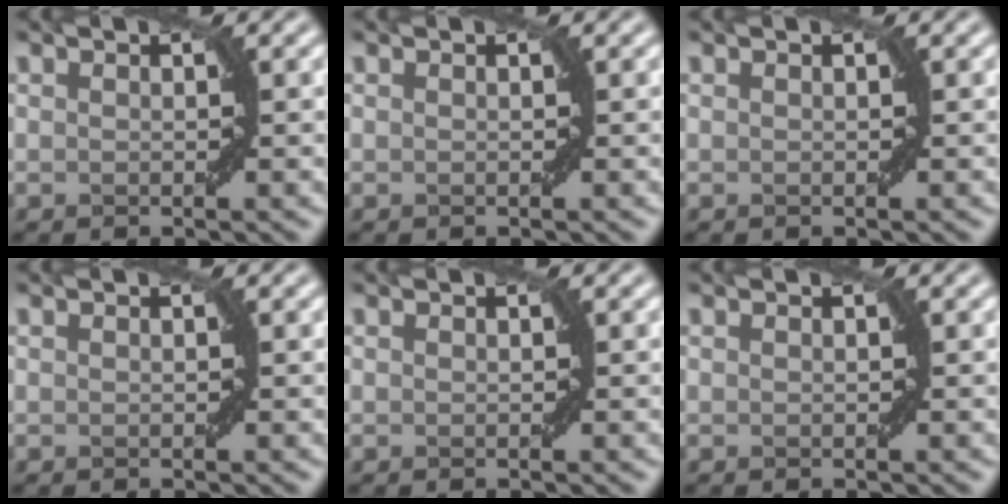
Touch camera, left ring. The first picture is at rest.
{"total": 0.0}
{"total": 0.0}
{"total": 0.0}
{"total": 0.0}
{"total": 0.0}